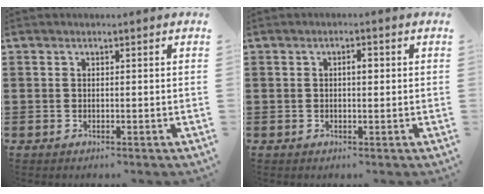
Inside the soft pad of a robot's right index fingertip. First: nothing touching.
{"total": 1.8, "force": [0.2, 0.6, 1.7], "torque": [-0.032, 0.005, 0.000]}